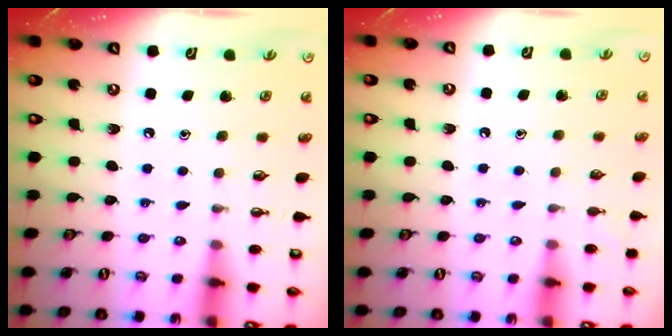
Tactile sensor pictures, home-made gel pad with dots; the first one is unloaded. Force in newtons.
{"total": 2.9, "press": 2.9, "slide": 0.4}